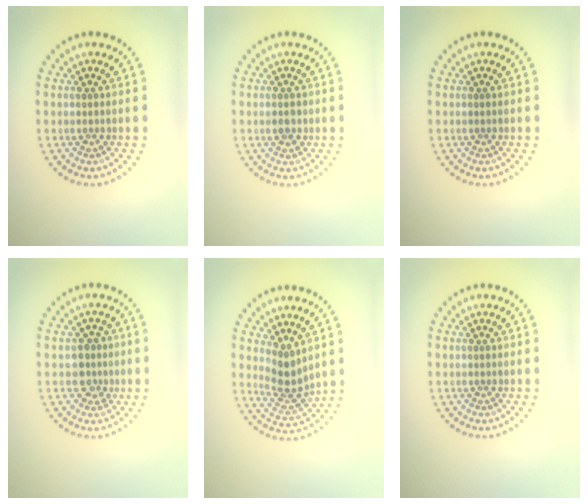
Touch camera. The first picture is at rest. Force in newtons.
{"total": 0.9, "press": 0.9, "slide": 0.0}
{"total": 0.0}
{"total": 2.2, "press": 2.0, "slide": 0.9}
{"total": 2.9, "press": 2.4, "slide": 1.7}
{"total": 0.0}